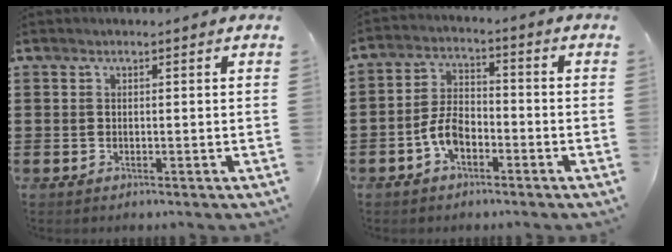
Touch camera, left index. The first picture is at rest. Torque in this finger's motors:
{"motor_torque": [0.36, 0.35, 0.23, 0.09]}